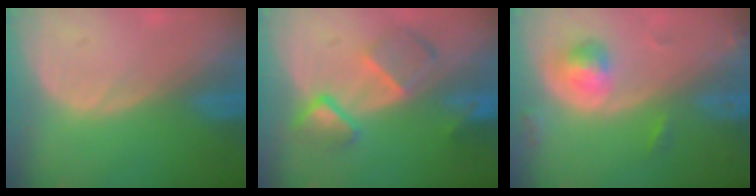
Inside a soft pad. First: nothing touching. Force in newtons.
{"total": 7.7, "press": 6.7, "slide": 3.9}
{"total": 4.7, "press": 4.7, "slide": 0.4}